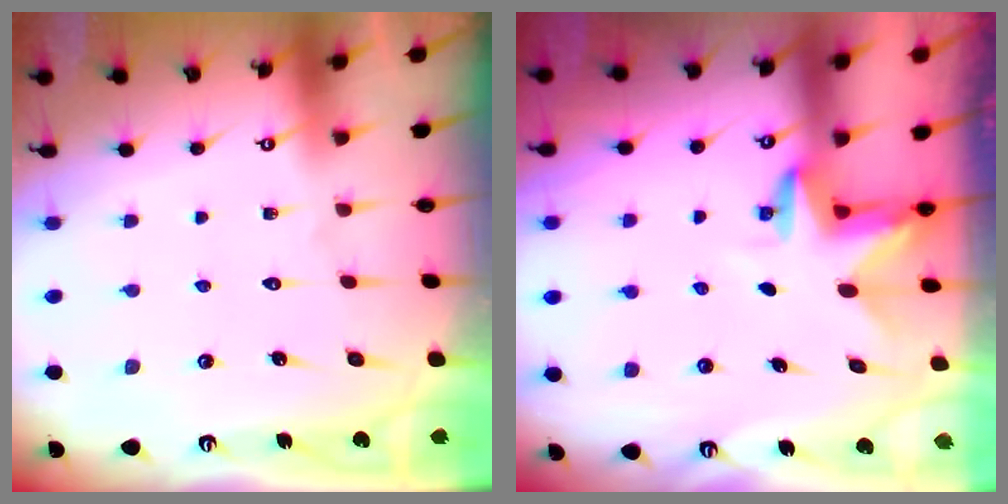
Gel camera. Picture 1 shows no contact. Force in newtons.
{"total": 3.2, "press": 3.2, "slide": 0.1}